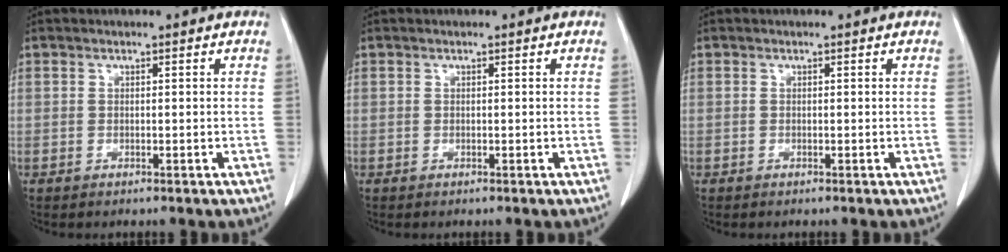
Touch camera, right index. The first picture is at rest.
{"total": 0.0}
{"total": 0.0}